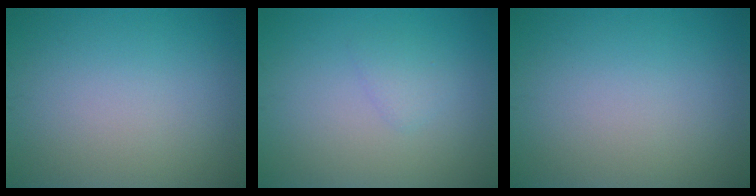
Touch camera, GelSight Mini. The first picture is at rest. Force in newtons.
{"total": 1.2, "press": 1.1, "slide": 0.1}
{"total": 0.0}